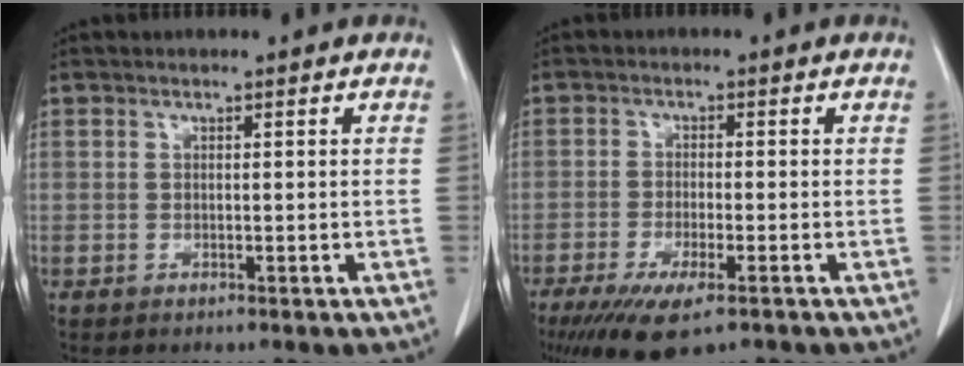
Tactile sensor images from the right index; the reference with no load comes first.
{"total": 8.5, "force": [-5.3, 1.8, 6.4], "torque": [-0.111, -0.021, -0.088]}